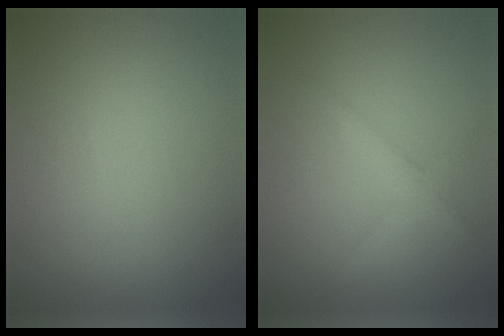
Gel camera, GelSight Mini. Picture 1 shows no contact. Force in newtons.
{"total": 1.9, "press": 1.9, "slide": 0.0}